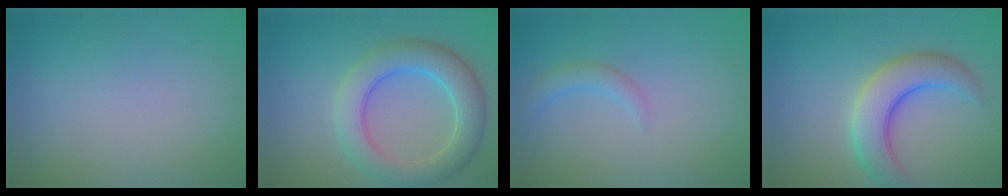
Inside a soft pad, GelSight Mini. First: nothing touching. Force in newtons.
{"total": 6.2, "press": 6.2, "slide": 0.2}
{"total": 1.5, "press": 1.5, "slide": 0.2}
{"total": 5.7, "press": 5.7, "slide": 0.3}